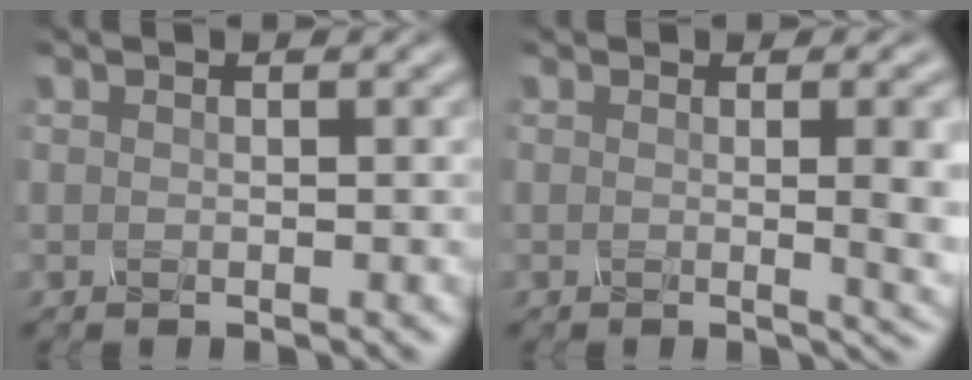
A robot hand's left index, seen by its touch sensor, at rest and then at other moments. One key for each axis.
{"total": 6.5, "fx": 0.1, "fy": 2.5, "fz": 6.0, "tx": -0.041, "ty": -0.001, "tz": 0.004}